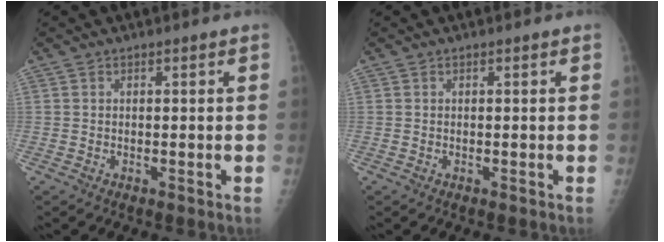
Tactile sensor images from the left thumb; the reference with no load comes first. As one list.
[{"total": 0.0}]